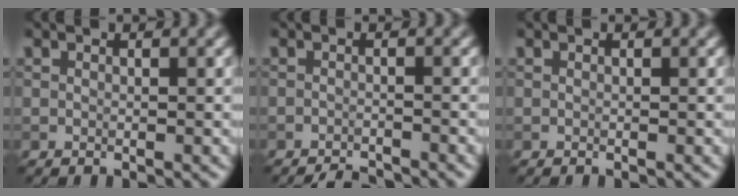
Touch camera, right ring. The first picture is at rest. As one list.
[{"total": 2.3, "force": [-2.2, 0.3, 0.6], "torque": [0.000, 0.001, -0.038]}, {"total": 0.0}]